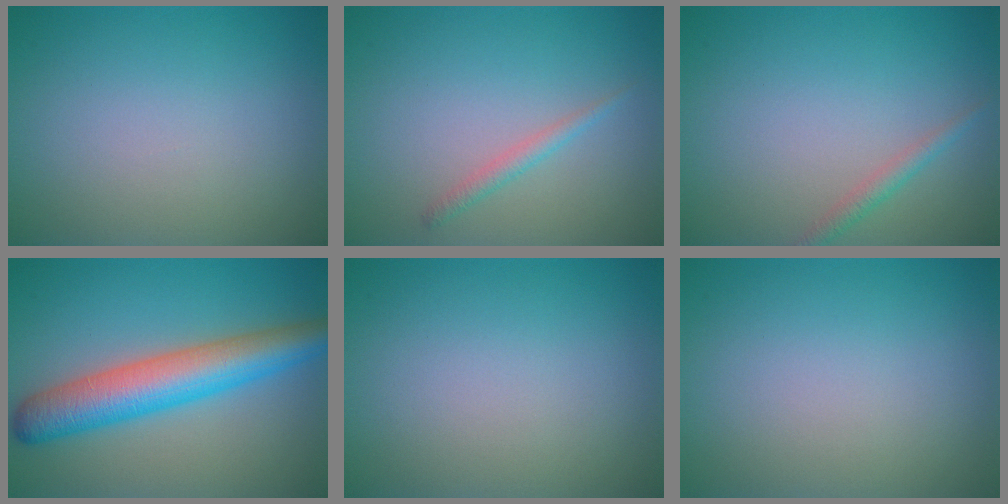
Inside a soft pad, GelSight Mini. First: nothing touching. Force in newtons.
{"total": 1.2, "press": 1.2, "slide": 0.0}
{"total": 1.3, "press": 1.3, "slide": 0.0}
{"total": 7.3, "press": 7.3, "slide": 0.1}
{"total": 0.0}
{"total": 0.0}